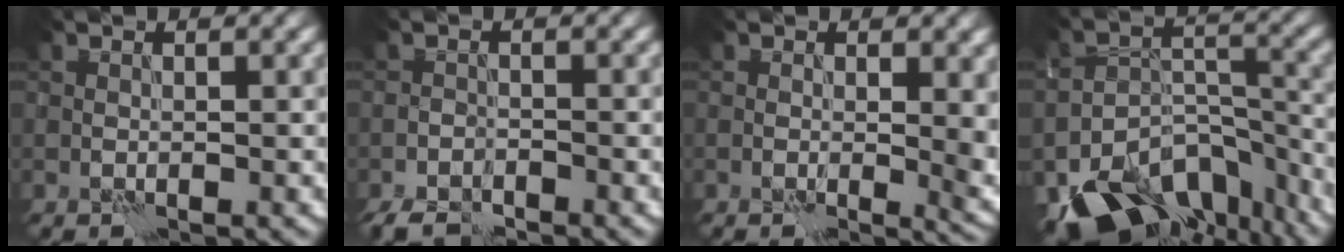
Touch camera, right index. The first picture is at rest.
{"total": 3.3, "force": [-3.0, 1.0, 1.1], "torque": [-0.018, -0.010, -0.057]}
{"total": 4.6, "force": [-0.1, 2.0, 4.2], "torque": [-0.043, -0.009, 0.004]}
{"total": 13.5, "force": [-10.5, 6.8, 5.3], "torque": [-0.099, -0.012, -0.135]}